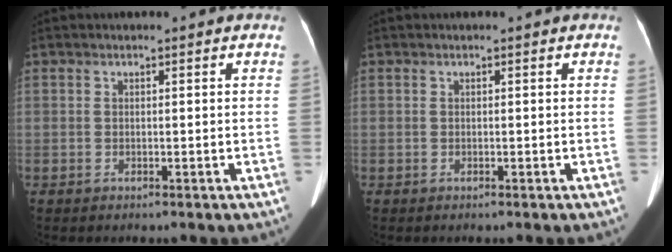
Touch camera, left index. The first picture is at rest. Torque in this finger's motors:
{"motor_torque": [0.03, 0.04, 0.03, 0.01]}